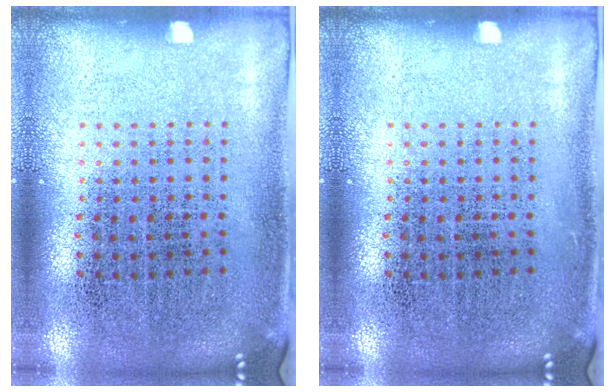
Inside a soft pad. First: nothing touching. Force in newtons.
{"total": 0.0}